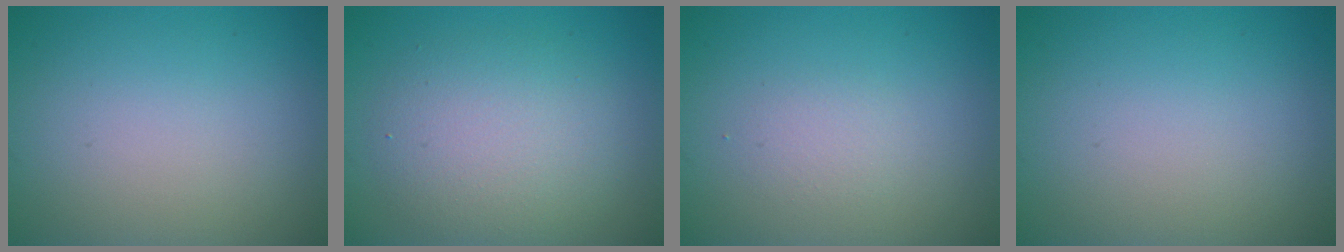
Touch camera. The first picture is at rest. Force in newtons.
{"total": 5.8, "press": 5.8, "slide": 0.2}
{"total": 1.2, "press": 1.2, "slide": 0.0}
{"total": 0.0}